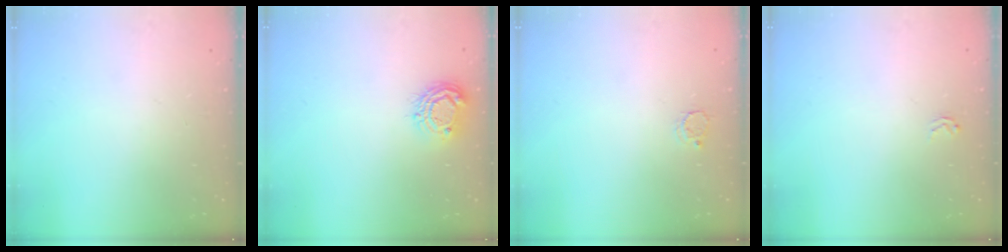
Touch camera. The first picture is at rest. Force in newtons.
{"total": 8.5, "press": 8.5, "slide": 0.7}
{"total": 2.5, "press": 2.5, "slide": 0.3}
{"total": 2.3, "press": 2.2, "slide": 0.2}